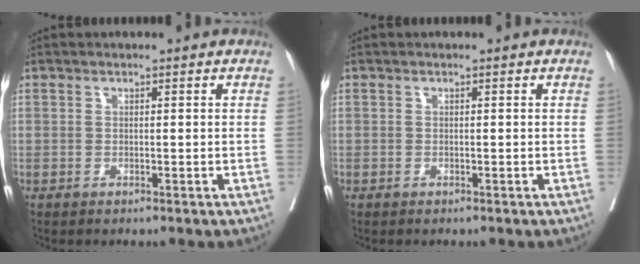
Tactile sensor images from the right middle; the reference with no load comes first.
{"total": 0.0}